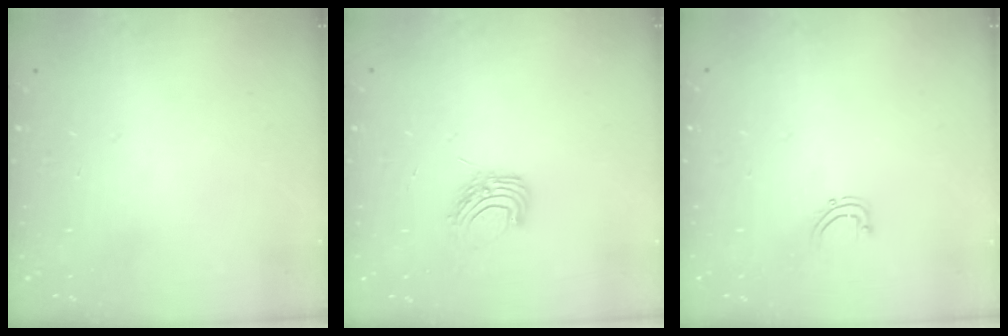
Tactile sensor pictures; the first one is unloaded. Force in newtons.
{"total": 6.9, "press": 6.9, "slide": 0.6}
{"total": 3.3, "press": 3.3, "slide": 0.3}